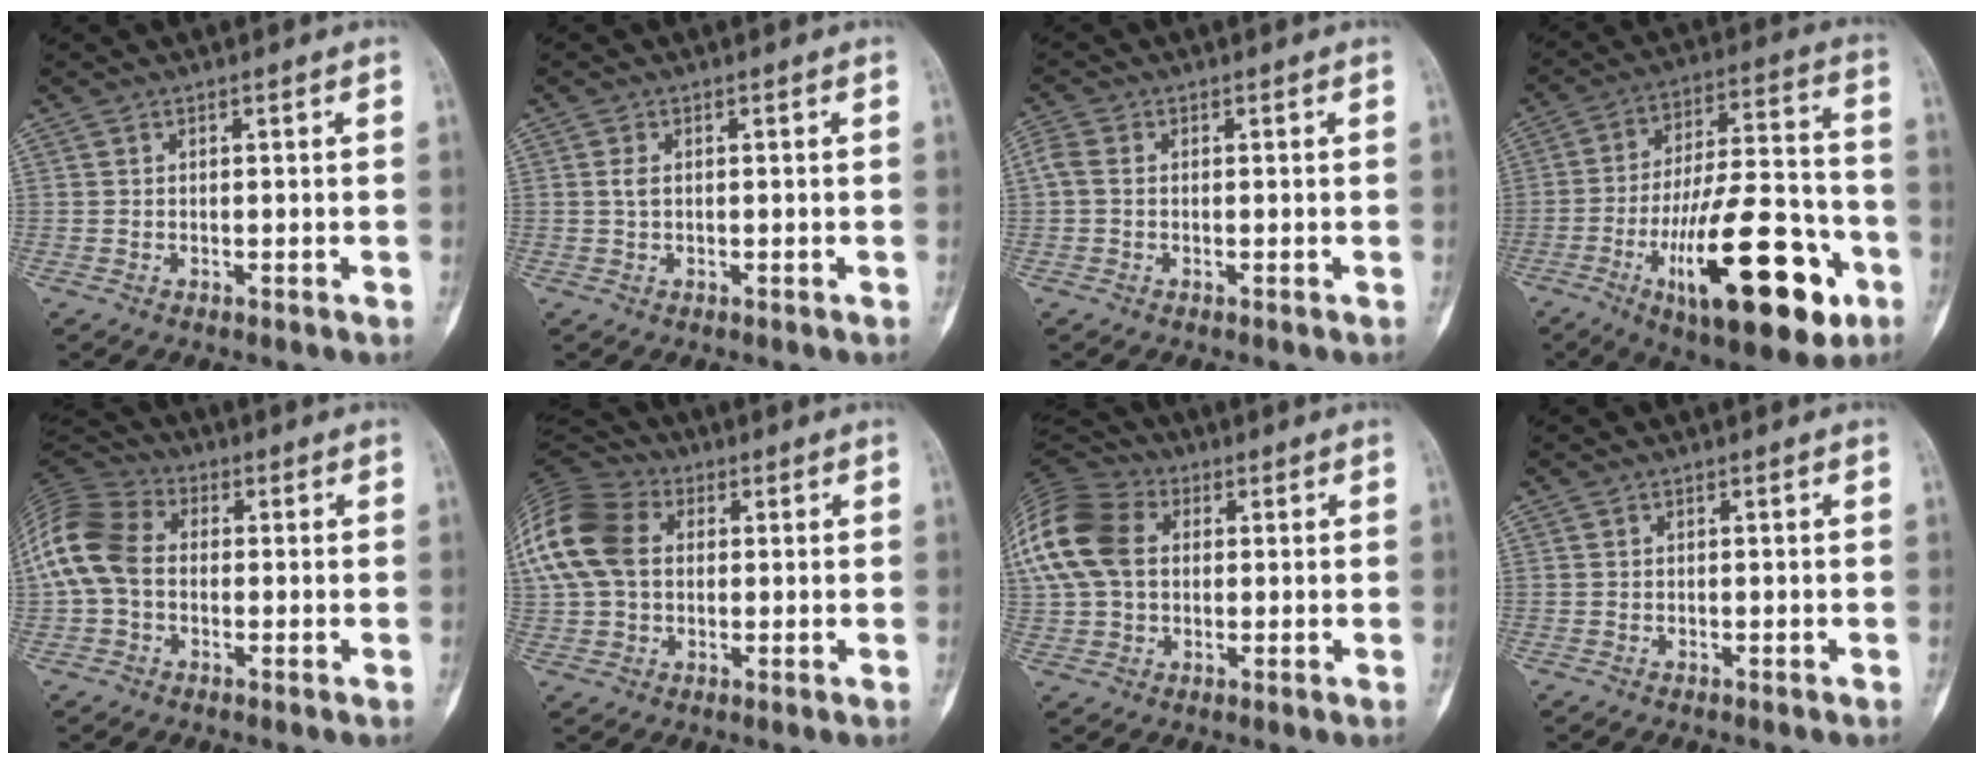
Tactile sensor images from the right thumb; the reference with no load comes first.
{"total": 1.5, "force": [0.2, 0.9, 1.2], "torque": [-0.024, 0.002, 0.002]}
{"total": 2.6, "force": [0.1, 1.9, 1.8], "torque": [-0.047, 0.006, -0.006]}
{"total": 26.4, "force": [-10.9, 9.2, 22.3], "torque": [-0.341, 0.048, -0.161]}
{"total": 12.2, "force": [-0.1, 8.9, 8.3], "torque": [-0.175, 0.031, -0.014]}
{"total": 17.6, "force": [3.3, 12.9, 11.6], "torque": [-0.254, 0.029, 0.052]}
{"total": 18.3, "force": [3.5, 13.2, 12.1], "torque": [-0.269, 0.030, 0.059]}
{"total": 0.0}